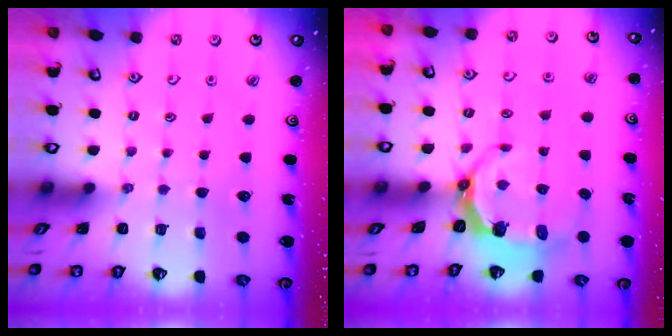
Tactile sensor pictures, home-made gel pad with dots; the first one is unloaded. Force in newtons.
{"total": 5.2, "press": 3.8, "slide": 3.5}